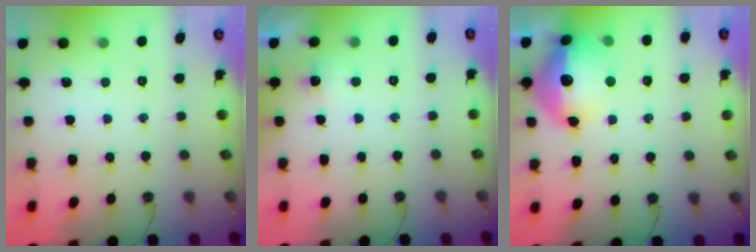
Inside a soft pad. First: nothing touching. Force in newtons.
{"total": 5.4, "press": 5.3, "slide": 0.7}
{"total": 18.4, "press": 18.4, "slide": 1.4}